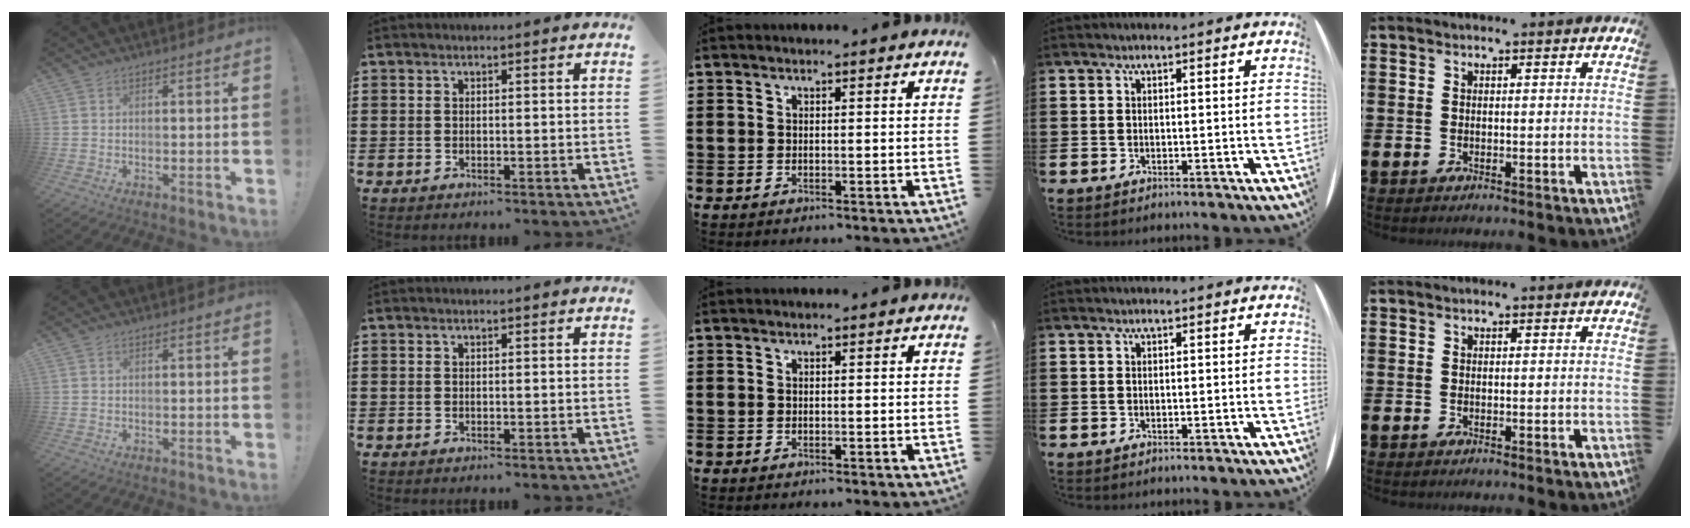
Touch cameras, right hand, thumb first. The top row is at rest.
{}